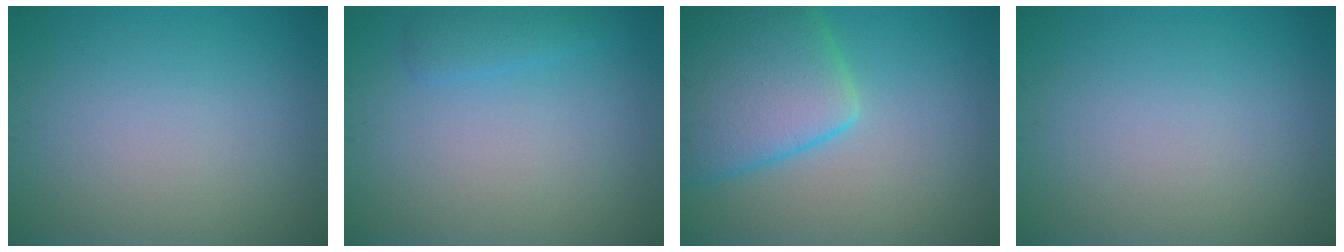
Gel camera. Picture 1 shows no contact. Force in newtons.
{"total": 1.4, "press": 1.4, "slide": 0.1}
{"total": 8.6, "press": 8.6, "slide": 0.5}
{"total": 0.0}